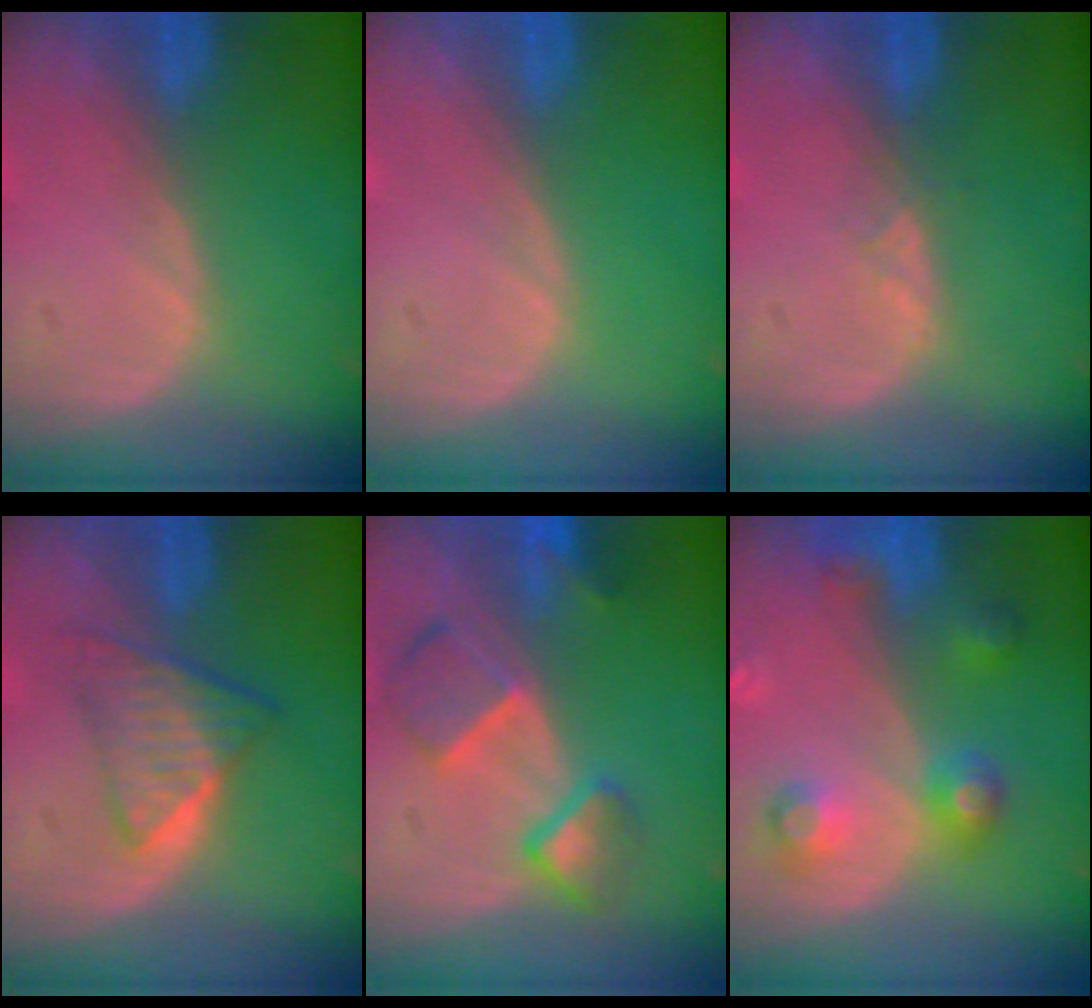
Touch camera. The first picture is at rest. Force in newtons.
{"total": 0.0}
{"total": 1.4, "press": 1.2, "slide": 0.8}
{"total": 5.9, "press": 5.1, "slide": 3.0}
{"total": 7.5, "press": 6.7, "slide": 3.4}
{"total": 5.7, "press": 5.7, "slide": 0.2}